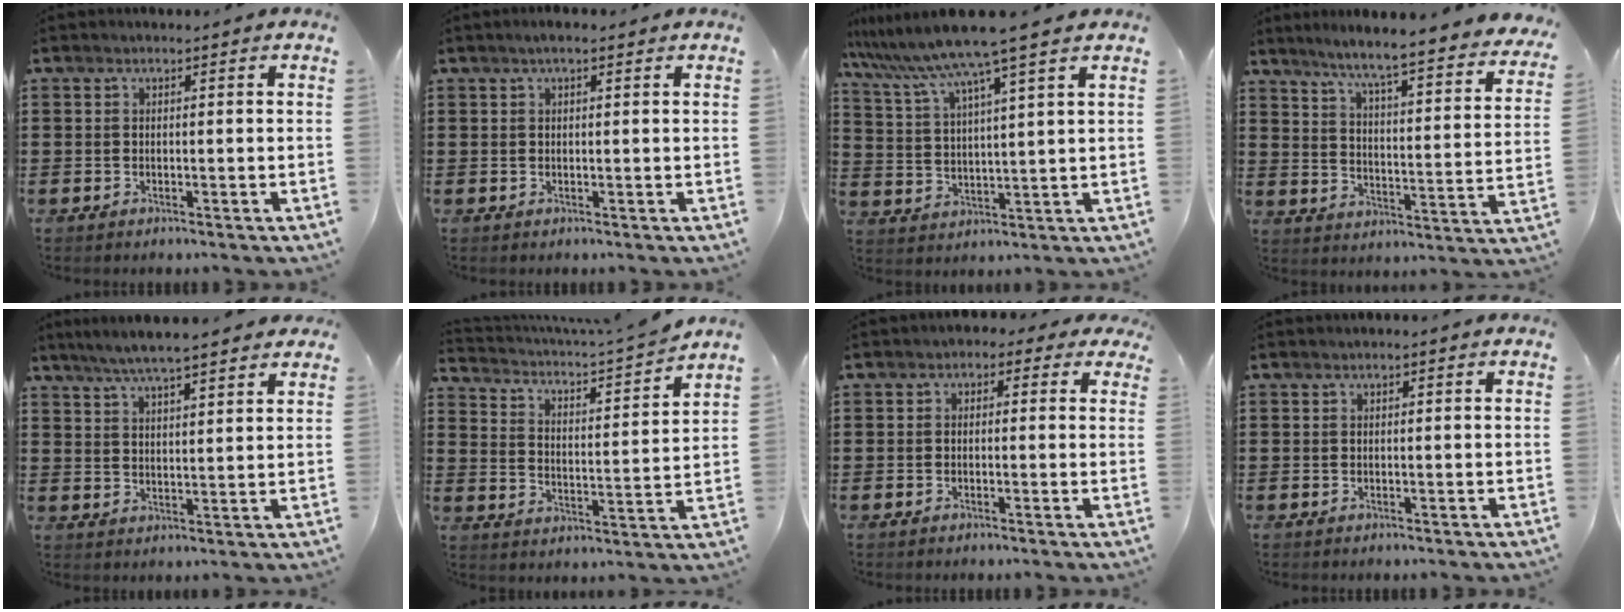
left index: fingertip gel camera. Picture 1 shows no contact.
{"total": 1.6, "force": [0.8, 0.4, 1.3], "torque": [-0.025, 0.003, 0.013]}
{"total": 8.6, "force": [7.0, -1.4, 4.8], "torque": [-0.118, -0.042, 0.115]}
{"total": 5.4, "force": [4.7, -0.9, 2.5], "torque": [-0.071, -0.047, 0.068]}
{"total": 5.4, "force": [4.8, 0.3, 2.5], "torque": [-0.063, -0.012, 0.084]}
{"total": 2.7, "force": [2.4, 0.0, 1.4], "torque": [-0.045, -0.030, 0.028]}
{"total": 1.4, "force": [-0.4, 1.1, 0.8], "torque": [-0.019, 0.007, -0.012]}
{"total": 0.0}